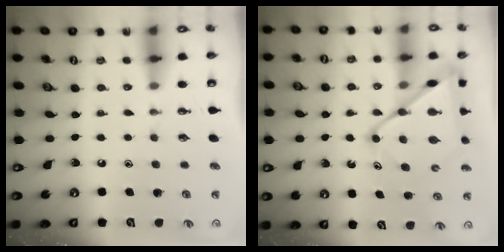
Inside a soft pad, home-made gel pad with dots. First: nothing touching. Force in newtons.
{"total": 13.8, "press": 13.7, "slide": 1.4}